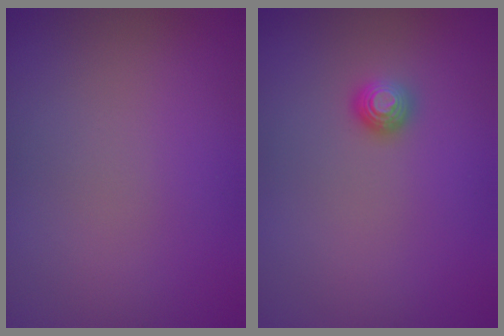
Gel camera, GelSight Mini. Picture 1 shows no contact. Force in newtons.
{"total": 1.3, "press": 1.0, "slide": 0.8}